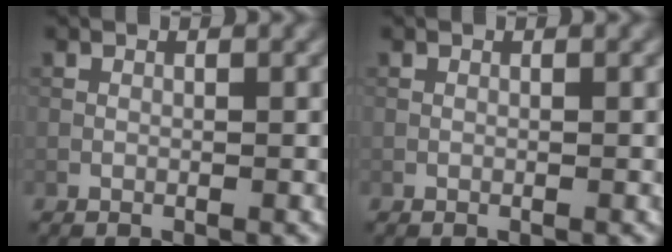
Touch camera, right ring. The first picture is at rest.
{"total": 0.0}